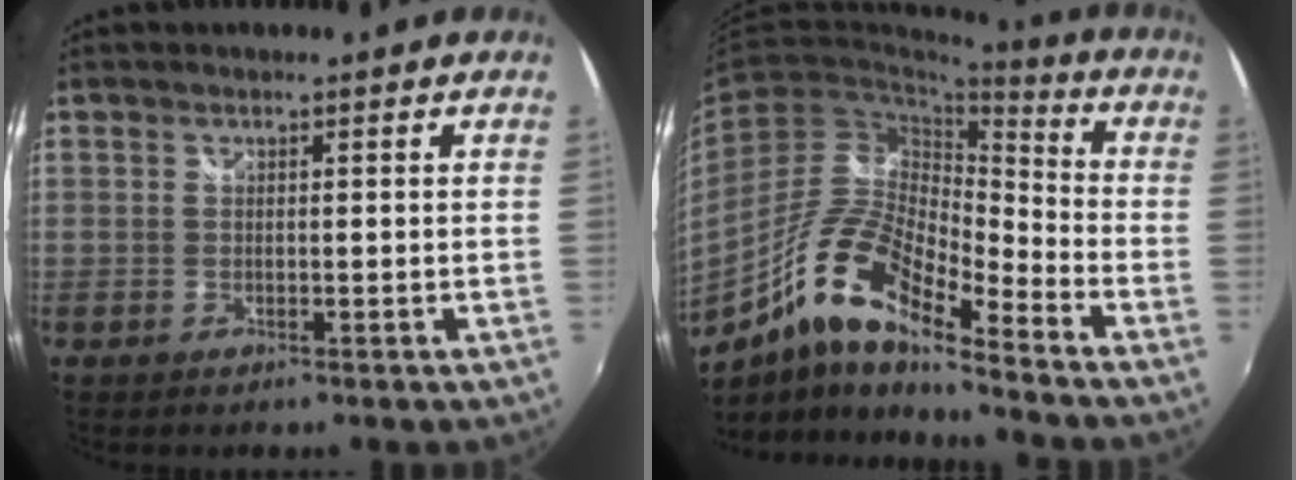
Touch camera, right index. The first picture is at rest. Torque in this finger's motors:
{"motor_torque": [0.42, -0.46, 0.58, 0.12]}